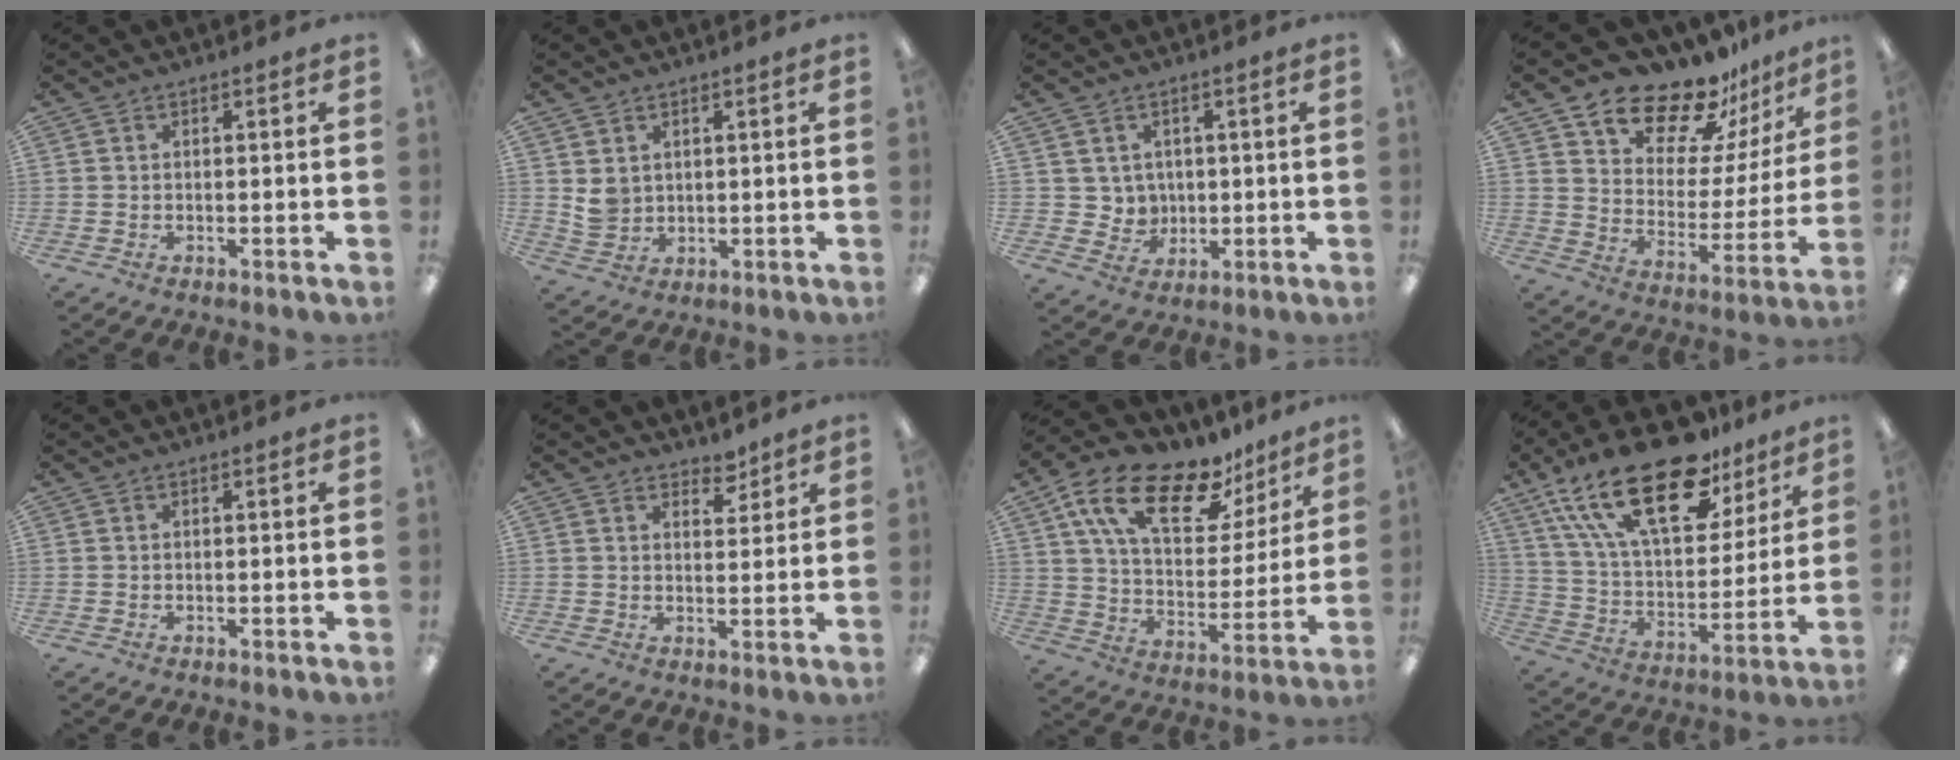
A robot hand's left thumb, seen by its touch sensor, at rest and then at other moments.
{"total": 4.9, "force": [2.4, 4.1, 1.3], "torque": [-0.020, -0.007, 0.046]}
{"total": 4.8, "force": [2.5, 4.1, -0.5], "torque": [0.001, -0.015, 0.048]}
{"total": 16.0, "force": [14.0, 6.7, 4.0], "torque": [-0.076, -0.123, 0.252]}
{"total": 0.0}
{"total": 3.9, "force": [3.4, 1.8, 0.7], "torque": [0.005, -0.023, 0.059]}
{"total": 20.8, "force": [13.3, 9.7, 12.7], "torque": [-0.224, -0.064, 0.232]}
{"total": 27.8, "force": [17.2, 12.3, 18.0], "torque": [-0.331, -0.097, 0.293]}